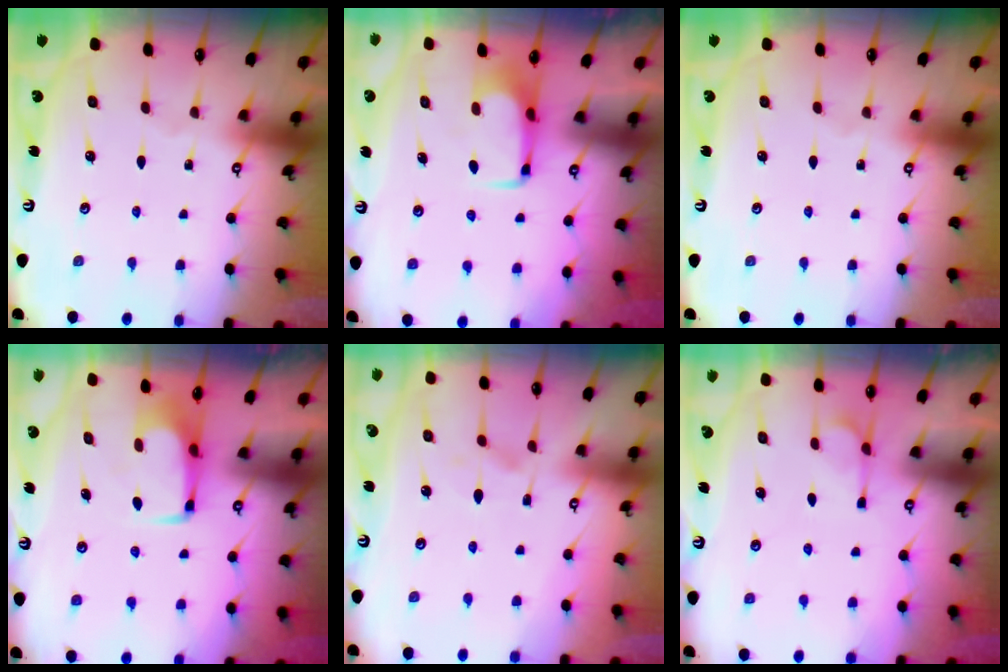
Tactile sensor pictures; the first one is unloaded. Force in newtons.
{"total": 1.7, "press": 1.6, "slide": 0.5}
{"total": 0.0}
{"total": 1.8, "press": 1.6, "slide": 0.6}
{"total": 1.7, "press": 1.2, "slide": 1.2}
{"total": 3.2, "press": 3.0, "slide": 1.3}